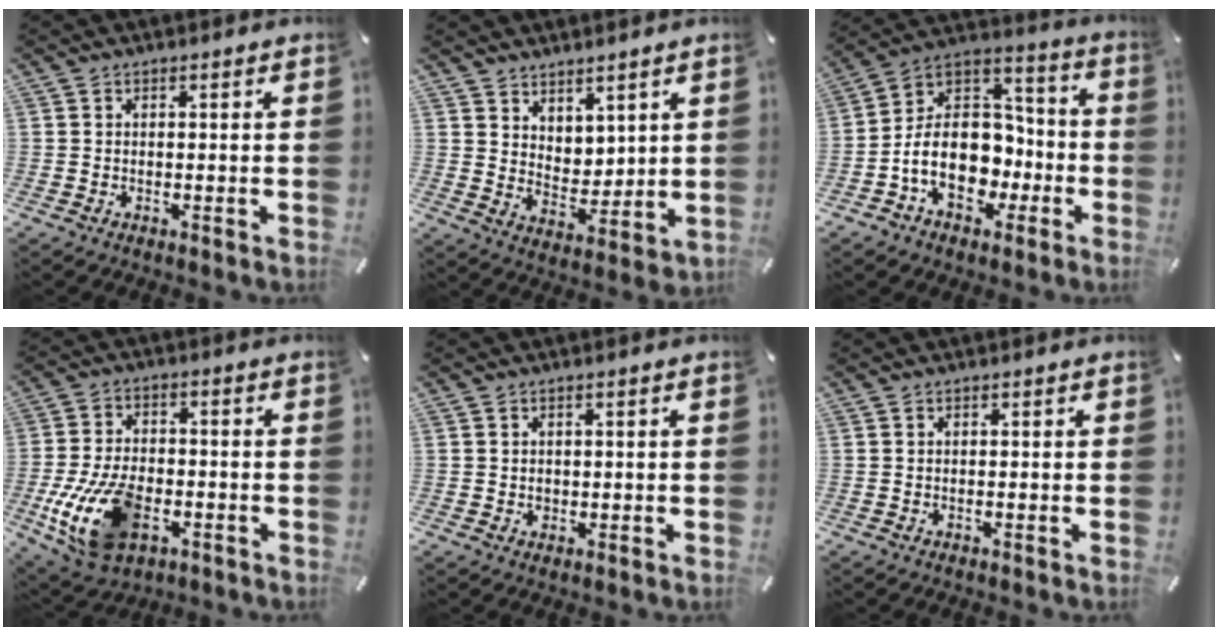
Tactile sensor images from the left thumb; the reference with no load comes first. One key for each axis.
{"total": 6.6, "fx": 5.5, "fy": 3.6, "fz": -0.7, "tx": -0.001, "ty": -0.046, "tz": 0.105}
{"total": 16.5, "fx": -4.1, "fy": 13.1, "fz": 9.2, "tx": -0.164, "ty": 0.005, "tz": -0.066}
{"total": 15.2, "fx": -4.7, "fy": 9.3, "fz": 11.0, "tx": -0.231, "ty": 0.005, "tz": -0.082}
{"total": 1.2, "fx": 0.2, "fy": 1.1, "fz": 0.3, "tx": -0.007, "ty": 0.005, "tz": 0.002}
{"total": 0.0}